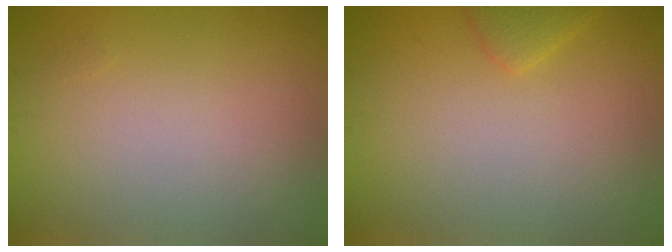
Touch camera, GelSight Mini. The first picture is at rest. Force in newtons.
{"total": 1.7, "press": 1.7, "slide": 0.1}